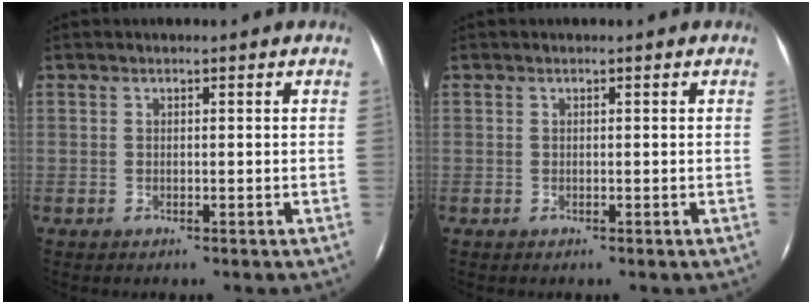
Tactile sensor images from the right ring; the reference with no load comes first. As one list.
[{"total": 0.0}]